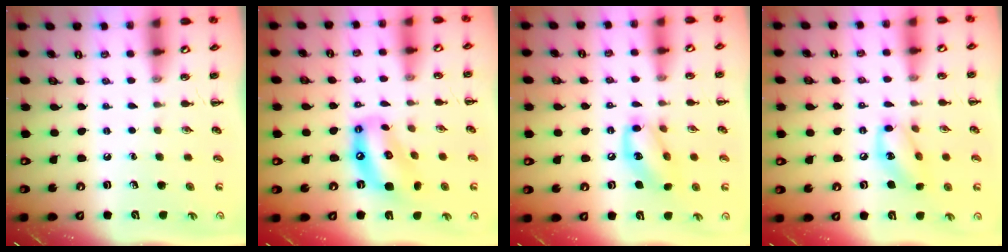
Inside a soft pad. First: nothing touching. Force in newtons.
{"total": 12.0, "press": 11.7, "slide": 2.6}
{"total": 12.7, "press": 12.5, "slide": 2.2}
{"total": 11.4, "press": 11.2, "slide": 1.9}